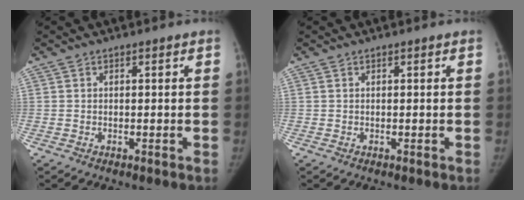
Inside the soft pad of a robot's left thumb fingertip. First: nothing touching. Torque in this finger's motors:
{"motor_torque": [0.00, 0.00, 0.17, -0.08, 0.00]}